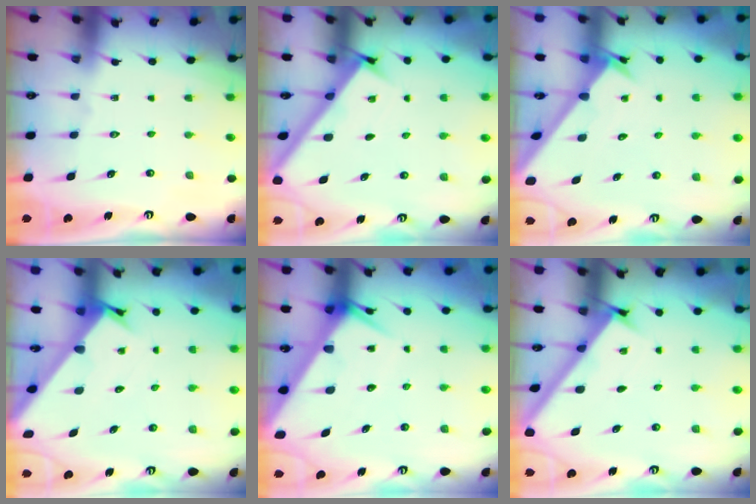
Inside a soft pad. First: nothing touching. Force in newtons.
{"total": 2.4, "press": 2.4, "slide": 0.3}
{"total": 2.6, "press": 2.6, "slide": 0.2}
{"total": 2.6, "press": 2.6, "slide": 0.2}
{"total": 5.9, "press": 5.9, "slide": 0.5}
{"total": 2.7, "press": 2.6, "slide": 0.3}